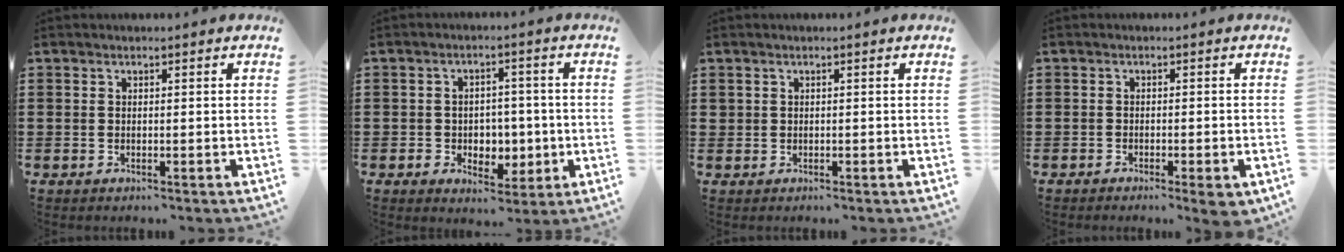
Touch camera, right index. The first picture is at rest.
{"total": 4.2, "force": [-0.6, 3.9, 1.6], "torque": [-0.030, 0.004, -0.018]}
{"total": 0.7, "force": [0.1, 0.7, 0.0], "torque": [-0.002, 0.004, 0.001]}
{"total": 1.8, "force": [-1.4, 0.4, 1.1], "torque": [-0.019, 0.001, -0.024]}